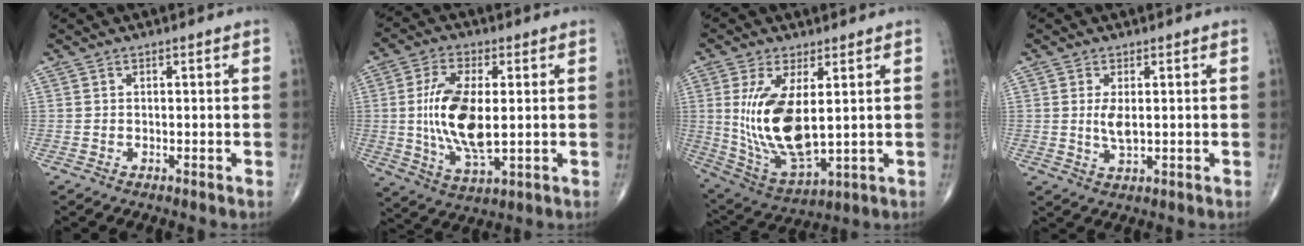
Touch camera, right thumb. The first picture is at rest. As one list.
[{"total": 14.3, "force": [0.5, 6.2, 12.9], "torque": [-0.256, -0.014, 0.014]}, {"total": 15.9, "force": [2.0, 6.9, 14.3], "torque": [-0.282, -0.025, 0.058]}, {"total": 2.2, "force": [0.4, 0.9, 2.0], "torque": [-0.038, -0.006, 0.010]}]